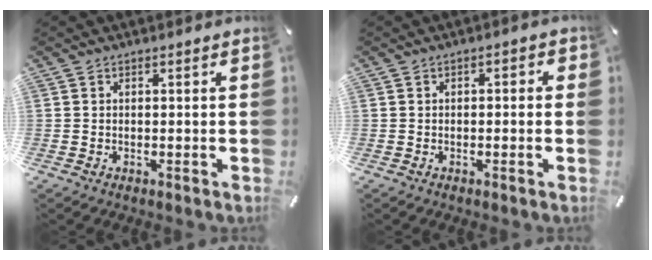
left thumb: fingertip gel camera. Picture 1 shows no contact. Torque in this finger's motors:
{"motor_torque": [-0.06, -0.25, 0.02, 0.03, 0.05]}